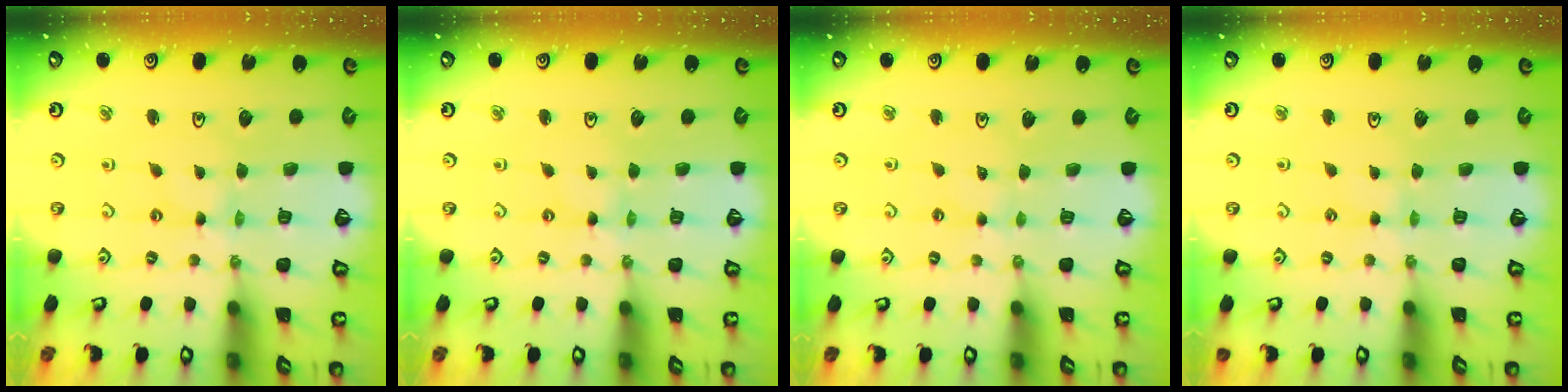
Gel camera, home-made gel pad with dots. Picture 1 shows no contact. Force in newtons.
{"total": 0.0}
{"total": 1.4, "press": 1.4, "slide": 0.2}
{"total": 2.1, "press": 2.1, "slide": 0.2}